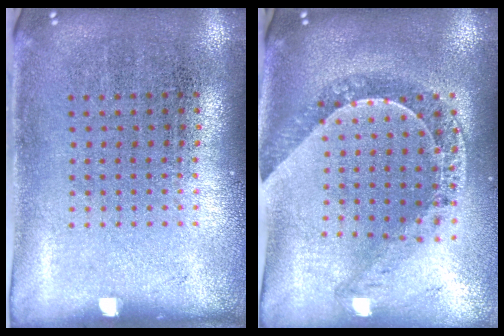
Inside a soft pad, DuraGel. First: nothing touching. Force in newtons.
{"total": 1.2, "press": 1.2, "slide": 0.2}